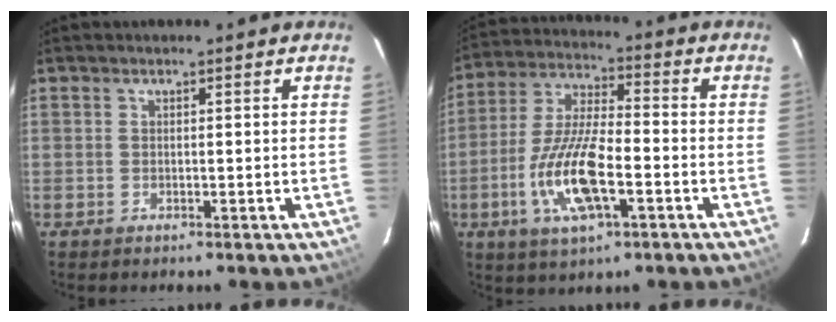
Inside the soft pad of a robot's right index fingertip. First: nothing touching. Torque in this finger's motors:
{"motor_torque": [2.14, 0.00, 1.05, 0.20]}